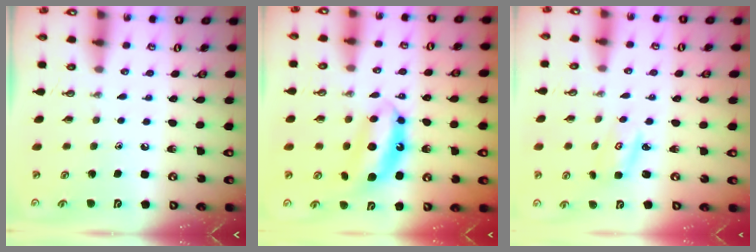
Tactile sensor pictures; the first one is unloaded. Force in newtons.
{"total": 7.3, "press": 7.3, "slide": 0.3}
{"total": 2.7, "press": 2.7, "slide": 0.2}